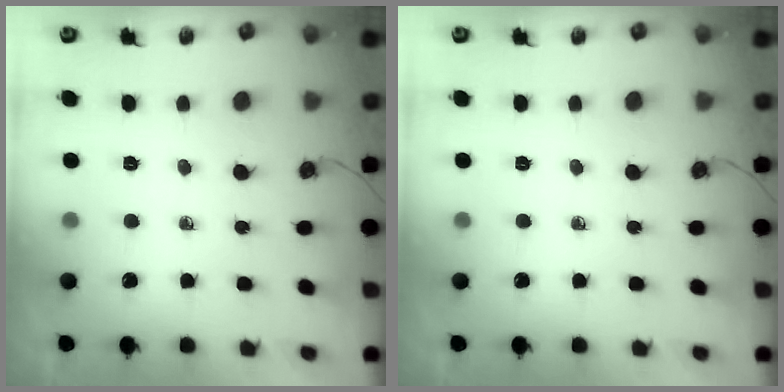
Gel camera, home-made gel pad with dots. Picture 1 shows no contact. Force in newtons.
{"total": 0.0}